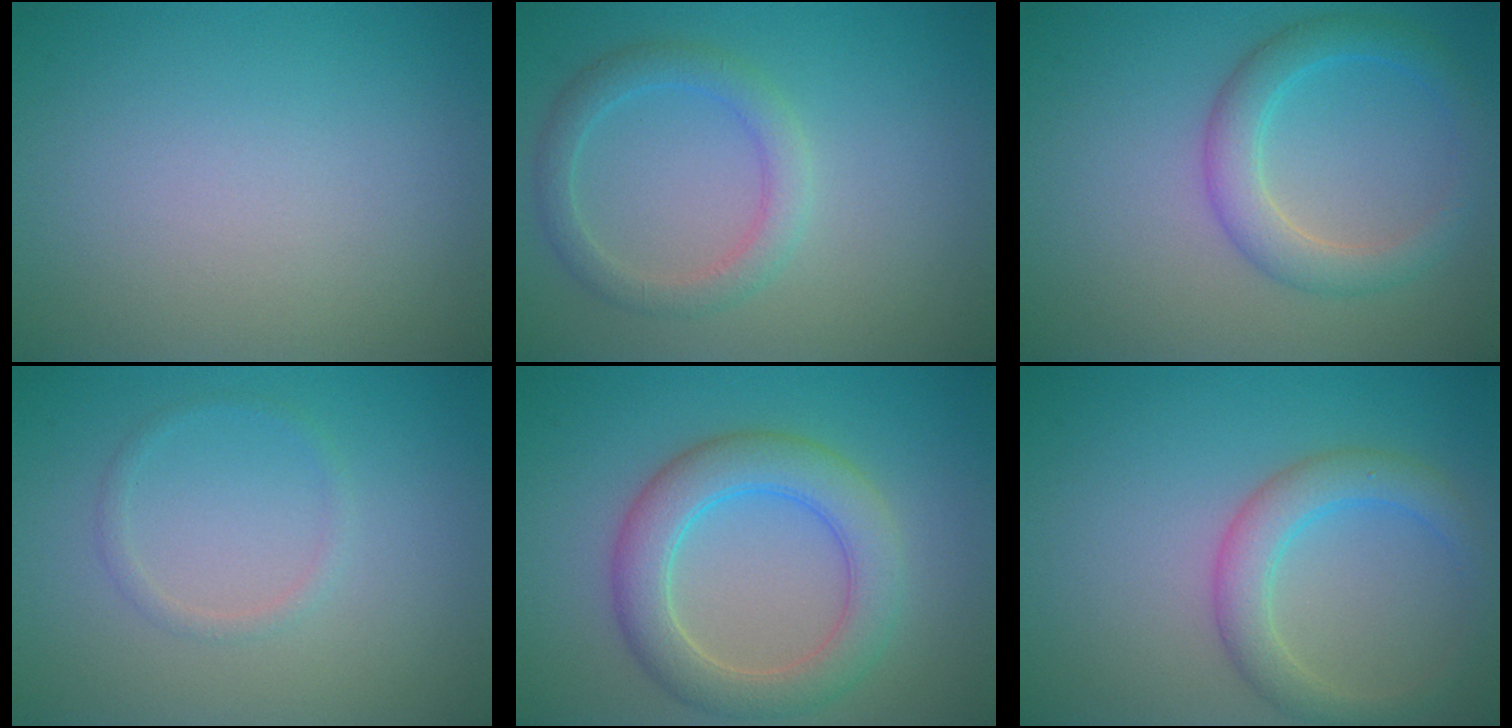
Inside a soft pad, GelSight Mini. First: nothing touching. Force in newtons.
{"total": 2.7, "press": 2.7, "slide": 0.2}
{"total": 3.5, "press": 3.5, "slide": 0.1}
{"total": 1.0, "press": 1.0, "slide": 0.1}
{"total": 5.3, "press": 5.3, "slide": 0.2}
{"total": 3.5, "press": 3.5, "slide": 0.0}